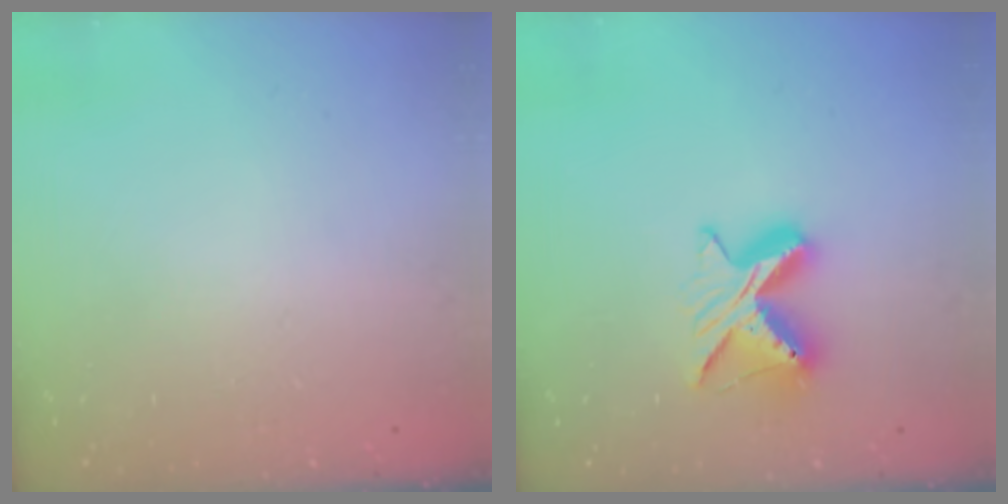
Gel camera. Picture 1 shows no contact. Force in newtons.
{"total": 9.1, "press": 9.1, "slide": 0.7}